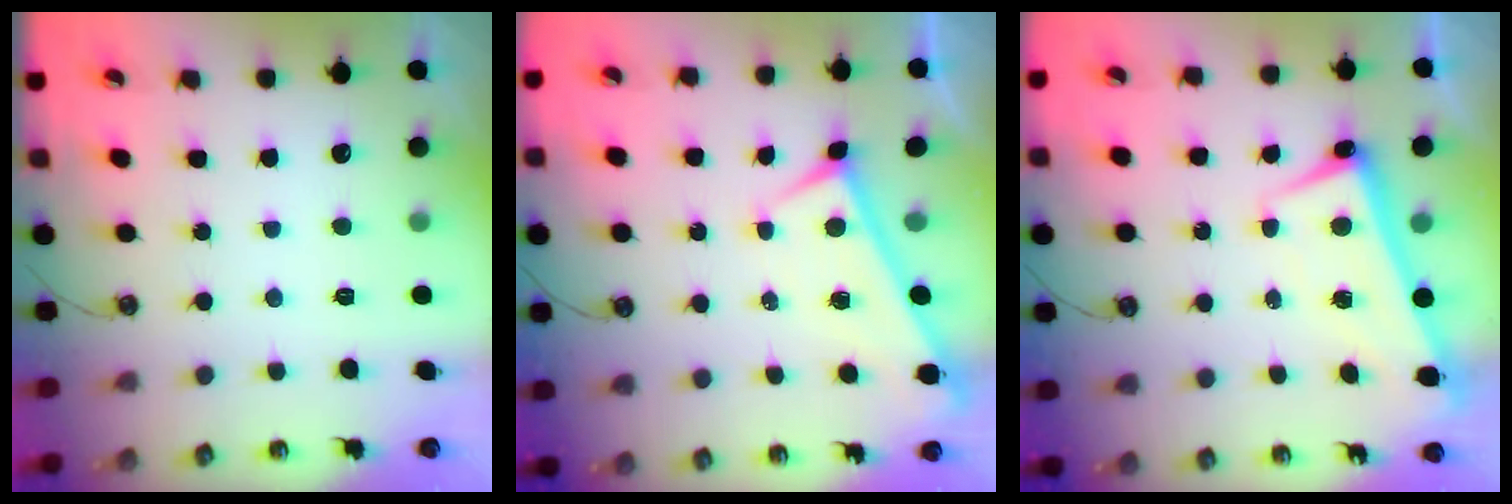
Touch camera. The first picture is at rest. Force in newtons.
{"total": 0.0}
{"total": 3.9, "press": 3.8, "slide": 0.8}